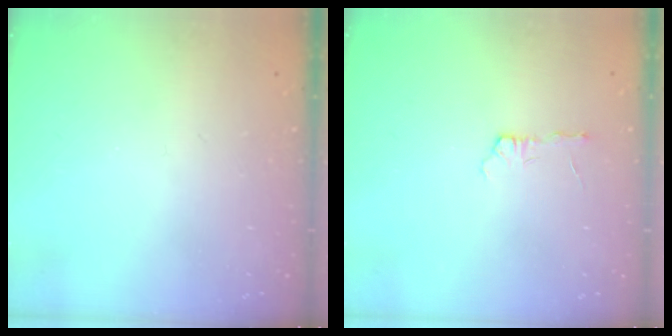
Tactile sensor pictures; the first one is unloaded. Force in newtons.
{"total": 3.3, "press": 3.3, "slide": 0.3}